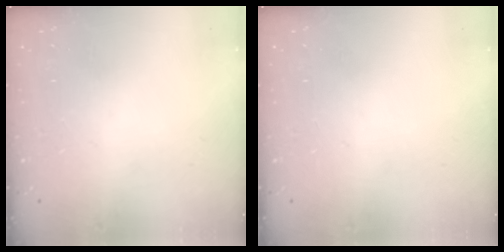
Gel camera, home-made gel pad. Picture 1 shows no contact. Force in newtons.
{"total": 0.0}